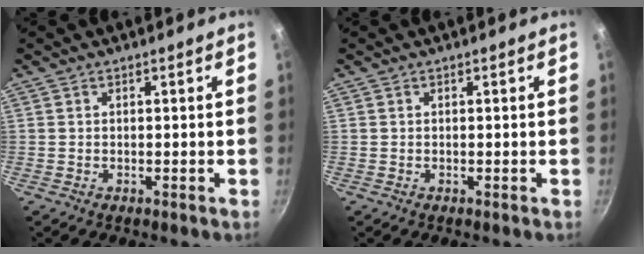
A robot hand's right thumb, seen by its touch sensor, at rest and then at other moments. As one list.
[{"total": 0.0}]